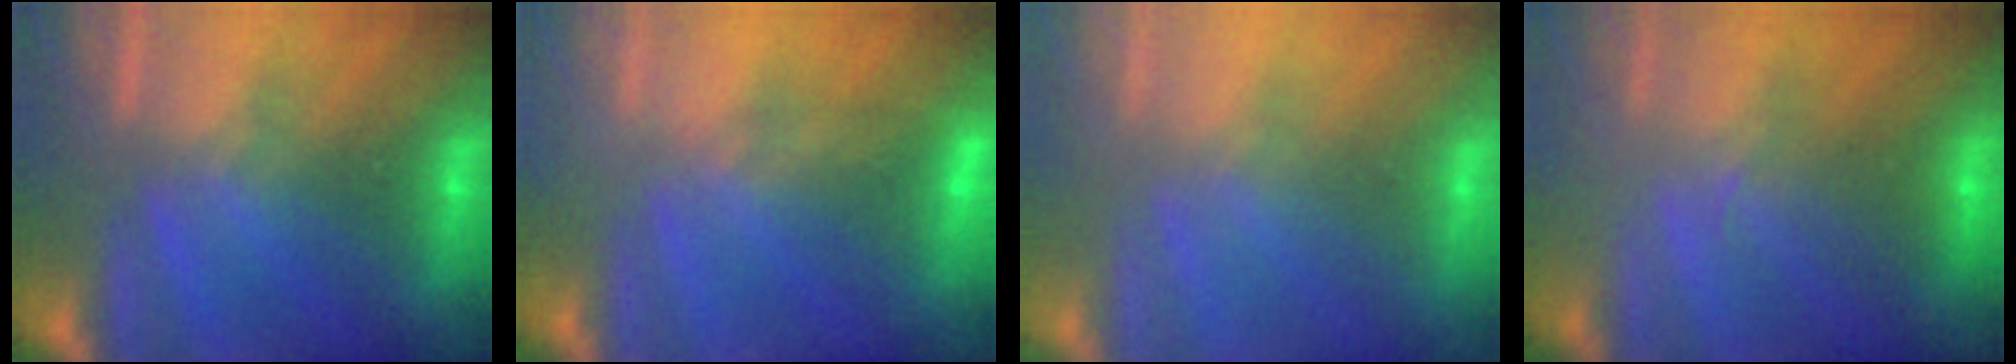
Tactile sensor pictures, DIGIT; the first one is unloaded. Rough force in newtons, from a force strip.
{"total": 3.7}
{"total": 2.6}
{"total": 2.1}